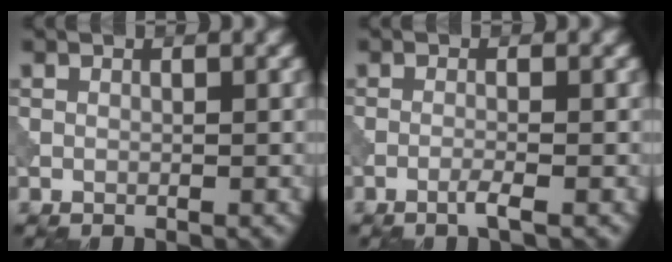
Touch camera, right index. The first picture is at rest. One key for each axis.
{"total": 1.4, "fx": -0.8, "fy": 0.1, "fz": 1.2, "tx": -0.019, "ty": 0.003, "tz": -0.022}